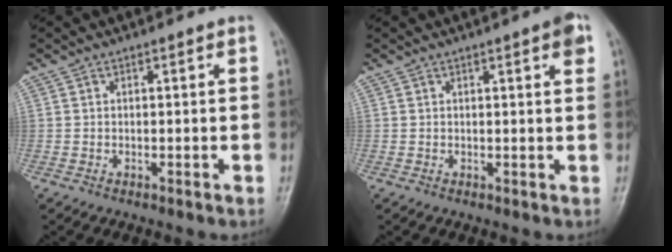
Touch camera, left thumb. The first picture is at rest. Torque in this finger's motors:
{"motor_torque": [0.74, 0.54, 0.45, -0.31, 0.00]}